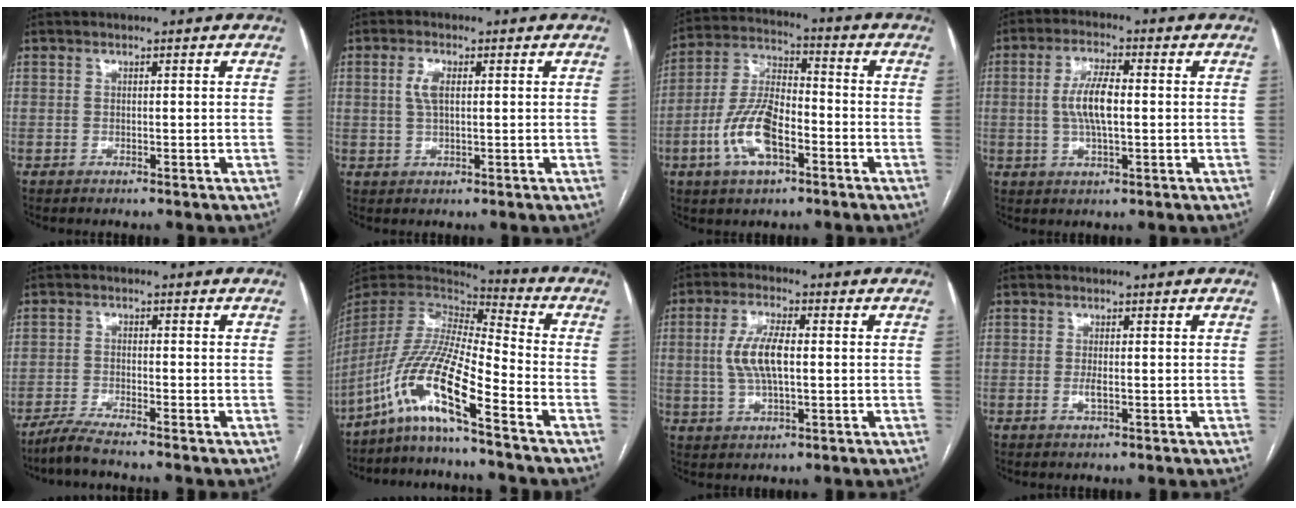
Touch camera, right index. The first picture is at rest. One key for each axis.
{"total": 3.2, "fx": 0.7, "fy": 1.2, "fz": 2.8, "tx": -0.062, "ty": 0.006, "tz": 0.016}
{"total": 11.8, "fx": -4.4, "fy": 4.8, "fz": 9.8, "tx": -0.213, "ty": 0.011, "tz": -0.082}
{"total": 6.8, "fx": 0.1, "fy": 1.8, "fz": 6.6, "tx": -0.134, "ty": 0.006, "tz": 0.002}
{"total": 4.7, "fx": -4.1, "fy": -0.6, "fz": 2.2, "tx": -0.044, "ty": -0.016, "tz": -0.081}
{"total": 13.7, "fx": -8.8, "fy": -0.8, "fz": 10.5, "tx": -0.214, "ty": -0.013, "tz": -0.172}
{"total": 7.7, "fx": 0.5, "fy": 2.5, "fz": 7.2, "tx": -0.155, "ty": 0.008, "tz": 0.012}
{"total": 1.6, "fx": -0.3, "fy": 0.4, "fz": 1.5, "tx": -0.031, "ty": -0.003, "tz": -0.004}